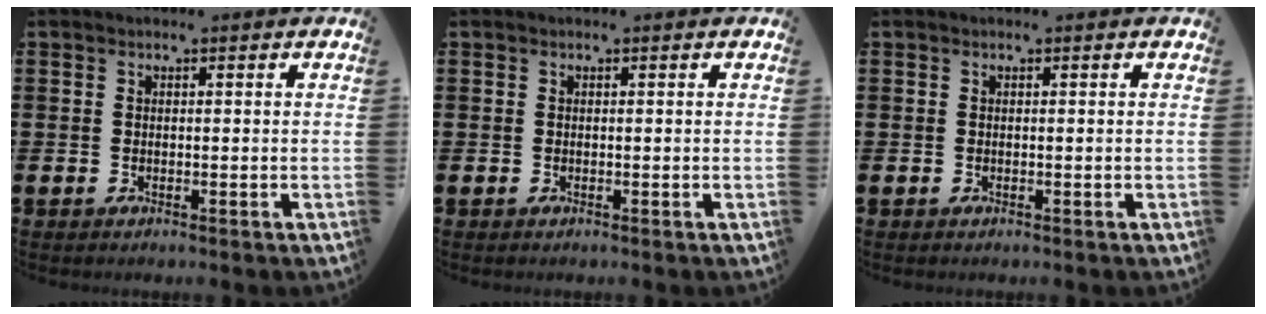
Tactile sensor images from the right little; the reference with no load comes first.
{"total": 0.0}
{"total": 0.0}